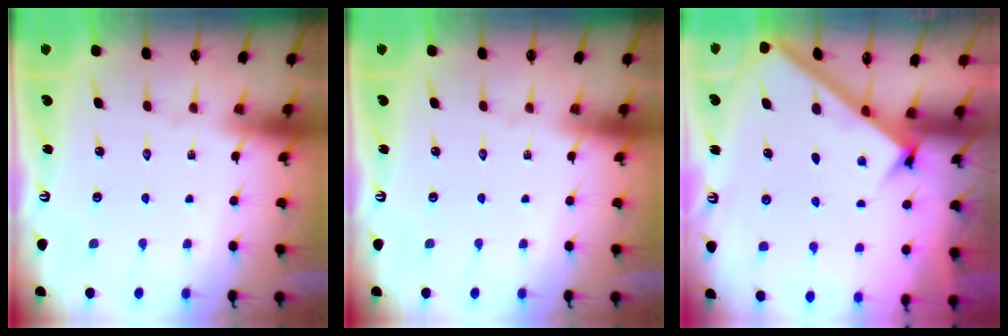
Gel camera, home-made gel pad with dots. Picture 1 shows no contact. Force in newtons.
{"total": 0.0}
{"total": 2.5, "press": 2.5, "slide": 0.3}